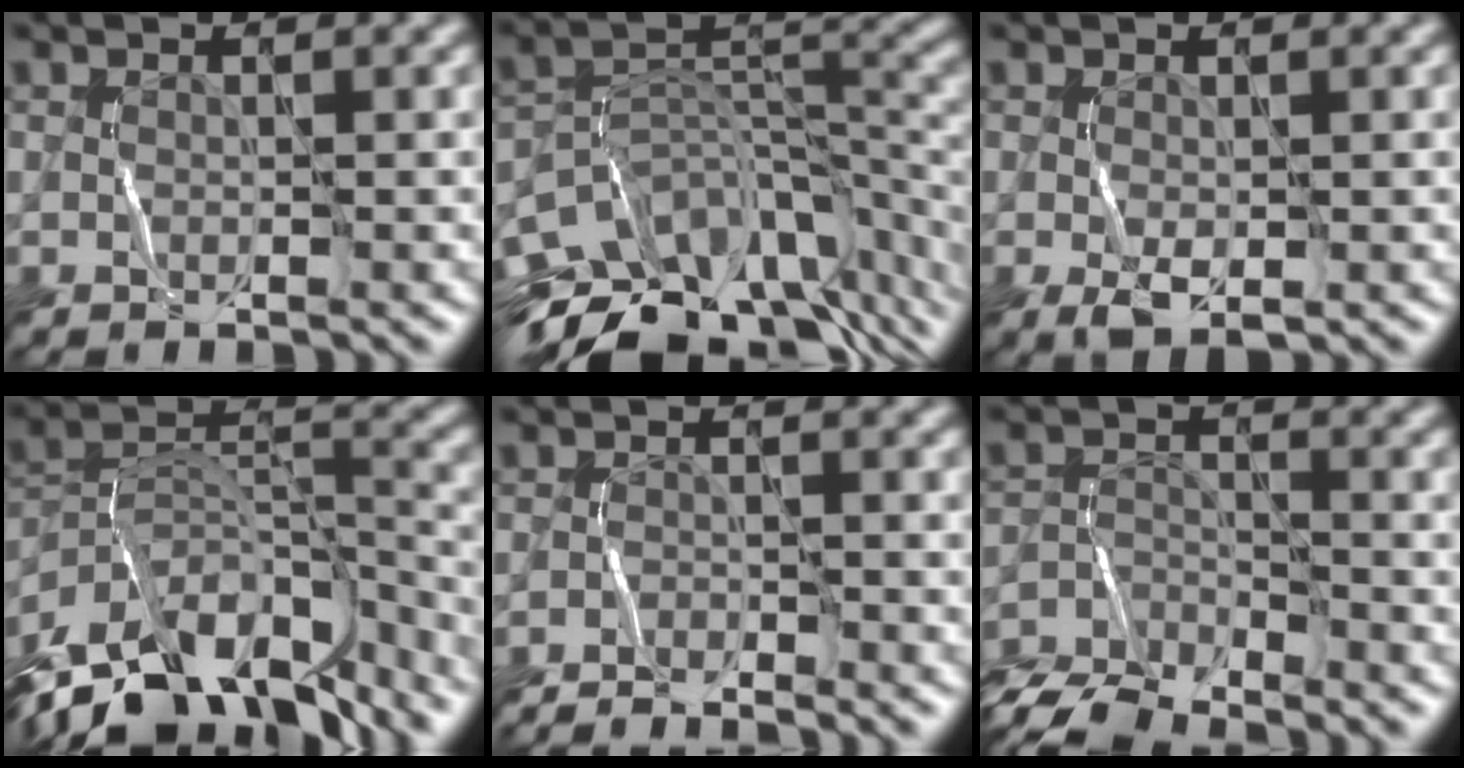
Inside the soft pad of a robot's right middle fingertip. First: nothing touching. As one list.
[{"total": 12.7, "force": [-7.7, 6.7, 7.5], "torque": [-0.140, 0.008, -0.126]}, {"total": 2.2, "force": [-0.5, 1.1, 1.8], "torque": [-0.040, -0.009, -0.007]}, {"total": 14.0, "force": [-10.8, 5.5, 7.1], "torque": [-0.142, 0.016, -0.186]}, {"total": 4.0, "force": [-3.8, 0.3, 1.0], "torque": [-0.020, -0.008, -0.066]}, {"total": 5.8, "force": [-5.5, 1.1, 1.5], "torque": [-0.027, -0.009, -0.110]}]